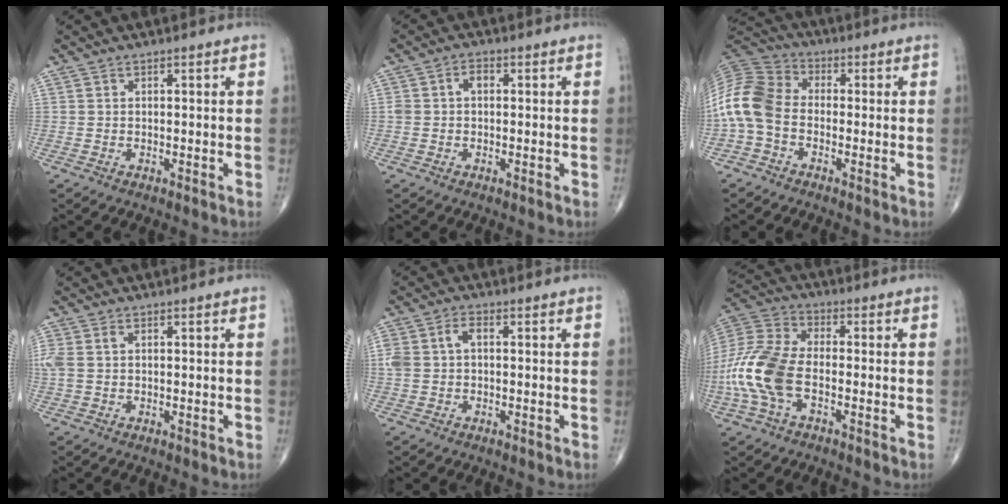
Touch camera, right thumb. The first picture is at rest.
{"total": 2.5, "force": [0.2, 1.7, 1.9], "torque": [-0.031, 0.012, 0.001]}
{"total": 11.5, "force": [-2.3, 8.1, 7.8], "torque": [-0.161, 0.029, -0.061]}
{"total": 3.4, "force": [0.6, 2.1, 2.6], "torque": [-0.094, 0.018, 0.015]}
{"total": 4.4, "force": [0.3, 2.7, 3.4], "torque": [-0.090, 0.020, 0.006]}
{"total": 14.8, "force": [-3.5, 8.0, 12.0], "torque": [-0.274, 0.027, -0.070]}